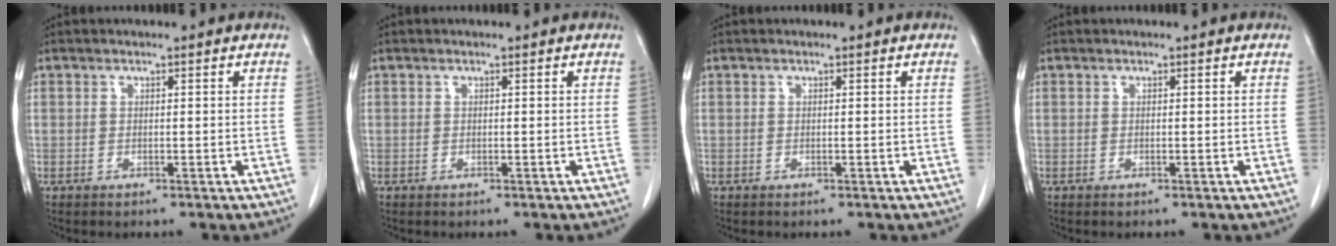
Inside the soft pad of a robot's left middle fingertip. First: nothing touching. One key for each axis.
{"total": 0.0}
{"total": 0.0}
{"total": 0.0}